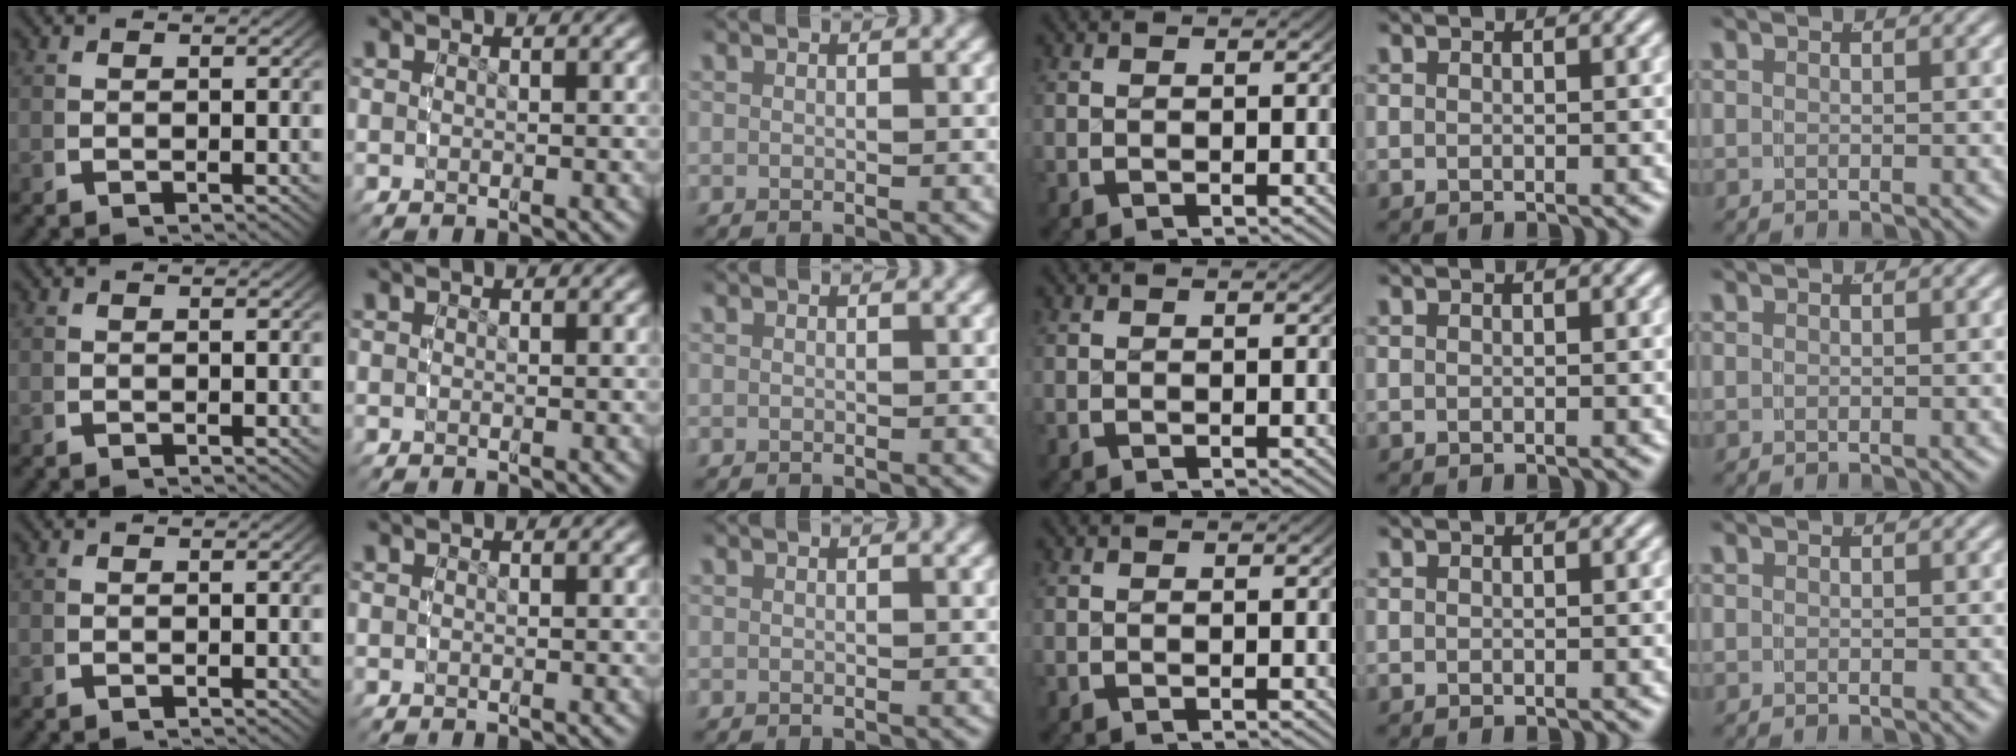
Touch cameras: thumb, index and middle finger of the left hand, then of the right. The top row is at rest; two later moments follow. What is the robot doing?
{"motion": "reach", "object": "shirt"}